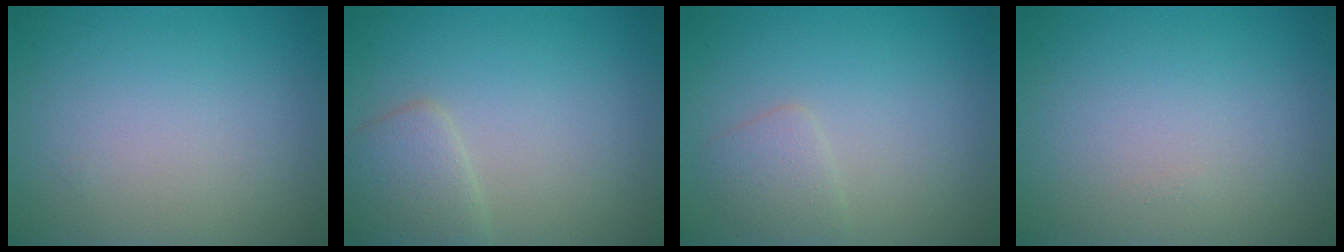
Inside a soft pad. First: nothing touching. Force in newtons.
{"total": 2.6, "press": 2.6, "slide": 0.1}
{"total": 1.7, "press": 1.7, "slide": 0.0}
{"total": 0.0}